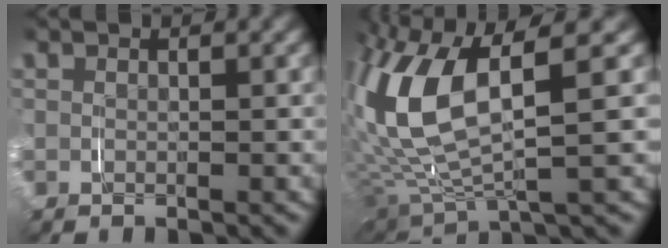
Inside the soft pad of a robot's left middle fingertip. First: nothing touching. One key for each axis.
{"total": 9.7, "fx": 1.7, "fy": 5.0, "fz": 8.1, "tx": -0.188, "ty": -0.003, "tz": 0.034}